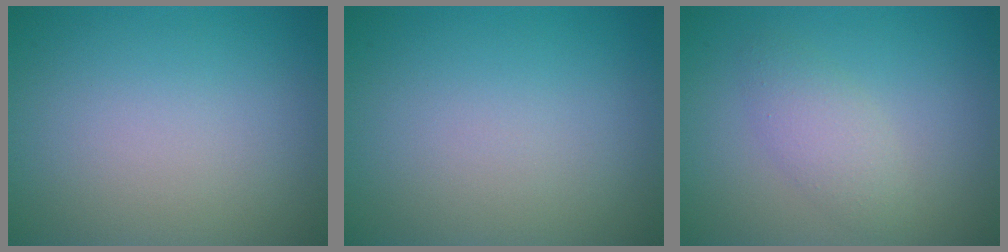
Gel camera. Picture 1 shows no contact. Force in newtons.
{"total": 0.0}
{"total": 2.2, "press": 2.2, "slide": 0.2}